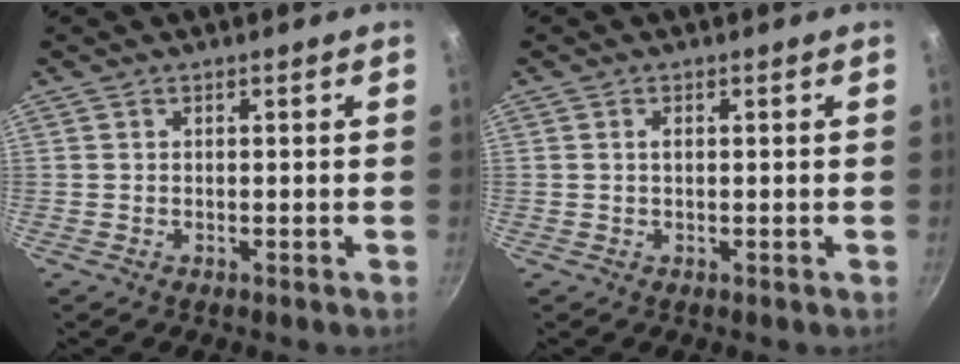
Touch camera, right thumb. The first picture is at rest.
{"total": 0.9, "force": [0.1, 0.4, 0.7], "torque": [-0.013, 0.002, 0.002]}